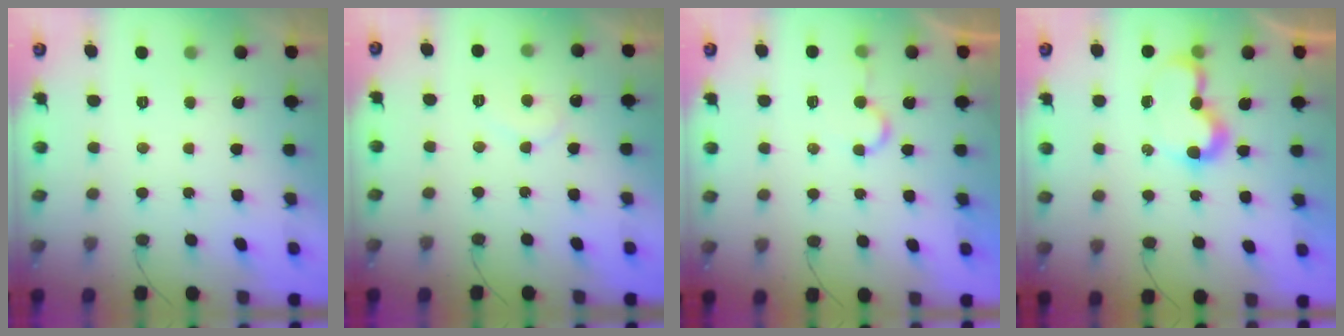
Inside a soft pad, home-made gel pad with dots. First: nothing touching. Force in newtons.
{"total": 6.0, "press": 6.0, "slide": 0.6}
{"total": 4.2, "press": 4.2, "slide": 0.3}
{"total": 7.4, "press": 7.3, "slide": 0.7}